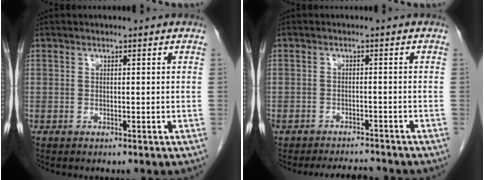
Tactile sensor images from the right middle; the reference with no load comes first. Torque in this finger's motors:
{"motor_torque": [0.12, -0.10, 0.03, 0.04]}